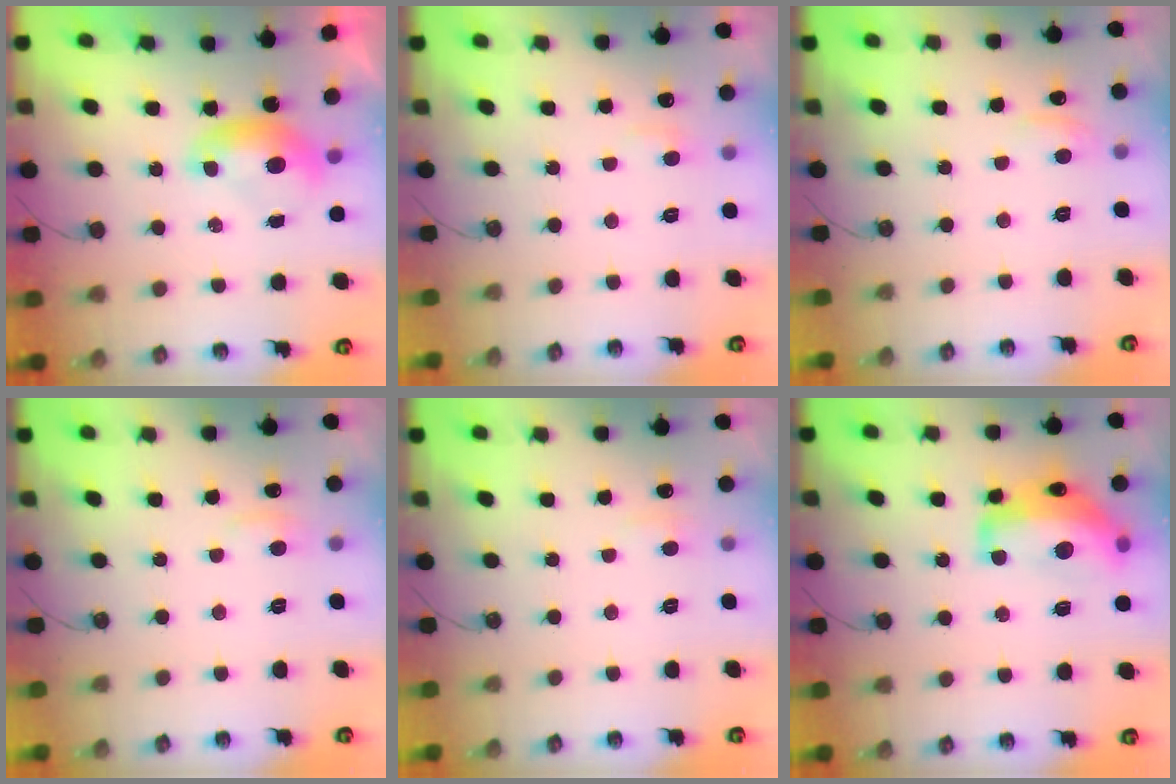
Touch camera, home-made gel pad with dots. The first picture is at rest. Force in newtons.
{"total": 1.3, "press": 1.1, "slide": 0.6}
{"total": 1.4, "press": 1.1, "slide": 0.9}
{"total": 1.5, "press": 1.4, "slide": 0.7}
{"total": 2.9, "press": 2.8, "slide": 0.5}
{"total": 12.5, "press": 12.4, "slide": 1.0}